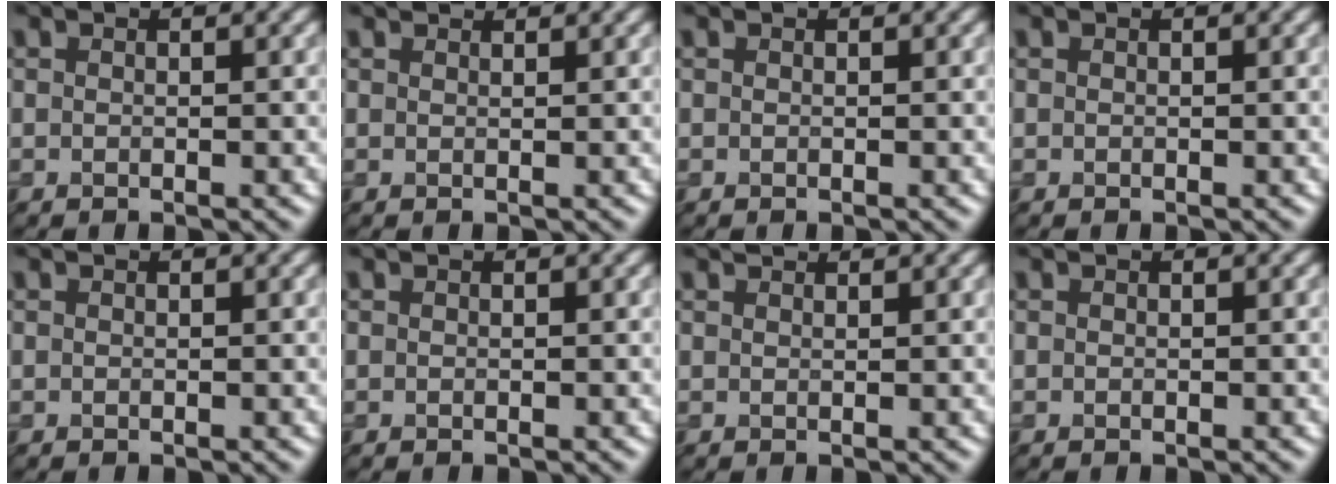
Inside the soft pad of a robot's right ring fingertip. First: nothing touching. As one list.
[{"total": 1.1, "force": [1.0, -0.1, 0.4], "torque": [-0.035, 0.007, 0.010]}, {"total": 0.0}, {"total": 0.0}, {"total": 0.0}, {"total": 0.0}, {"total": 0.9, "force": [0.8, -0.3, 0.2], "torque": [-0.034, 0.005, 0.010]}, {"total": 0.0}]